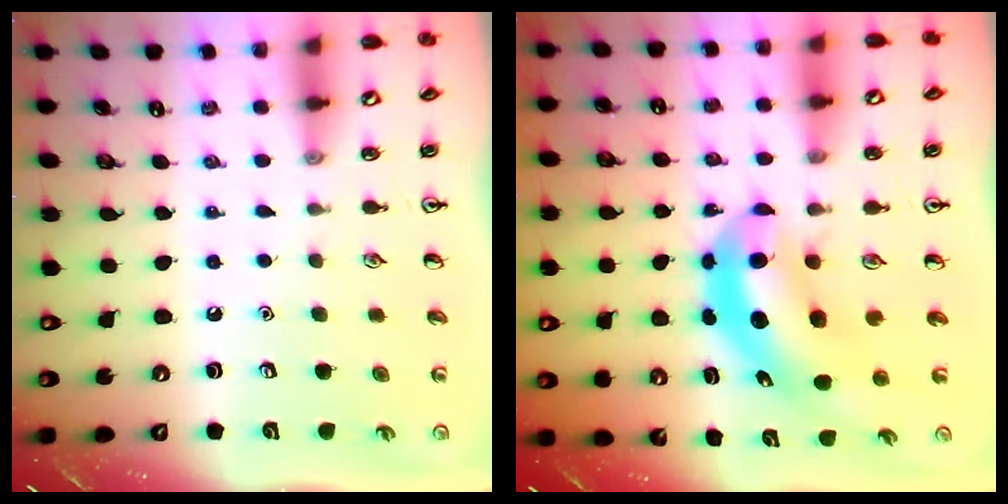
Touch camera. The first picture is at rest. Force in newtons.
{"total": 6.6, "press": 6.3, "slide": 2.1}